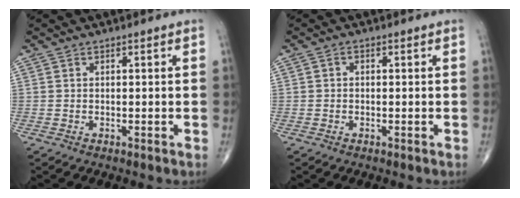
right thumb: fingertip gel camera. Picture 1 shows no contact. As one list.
[{"total": 0.7, "force": [-0.1, 0.6, 0.4], "torque": [-0.003, 0.002, -0.006]}]